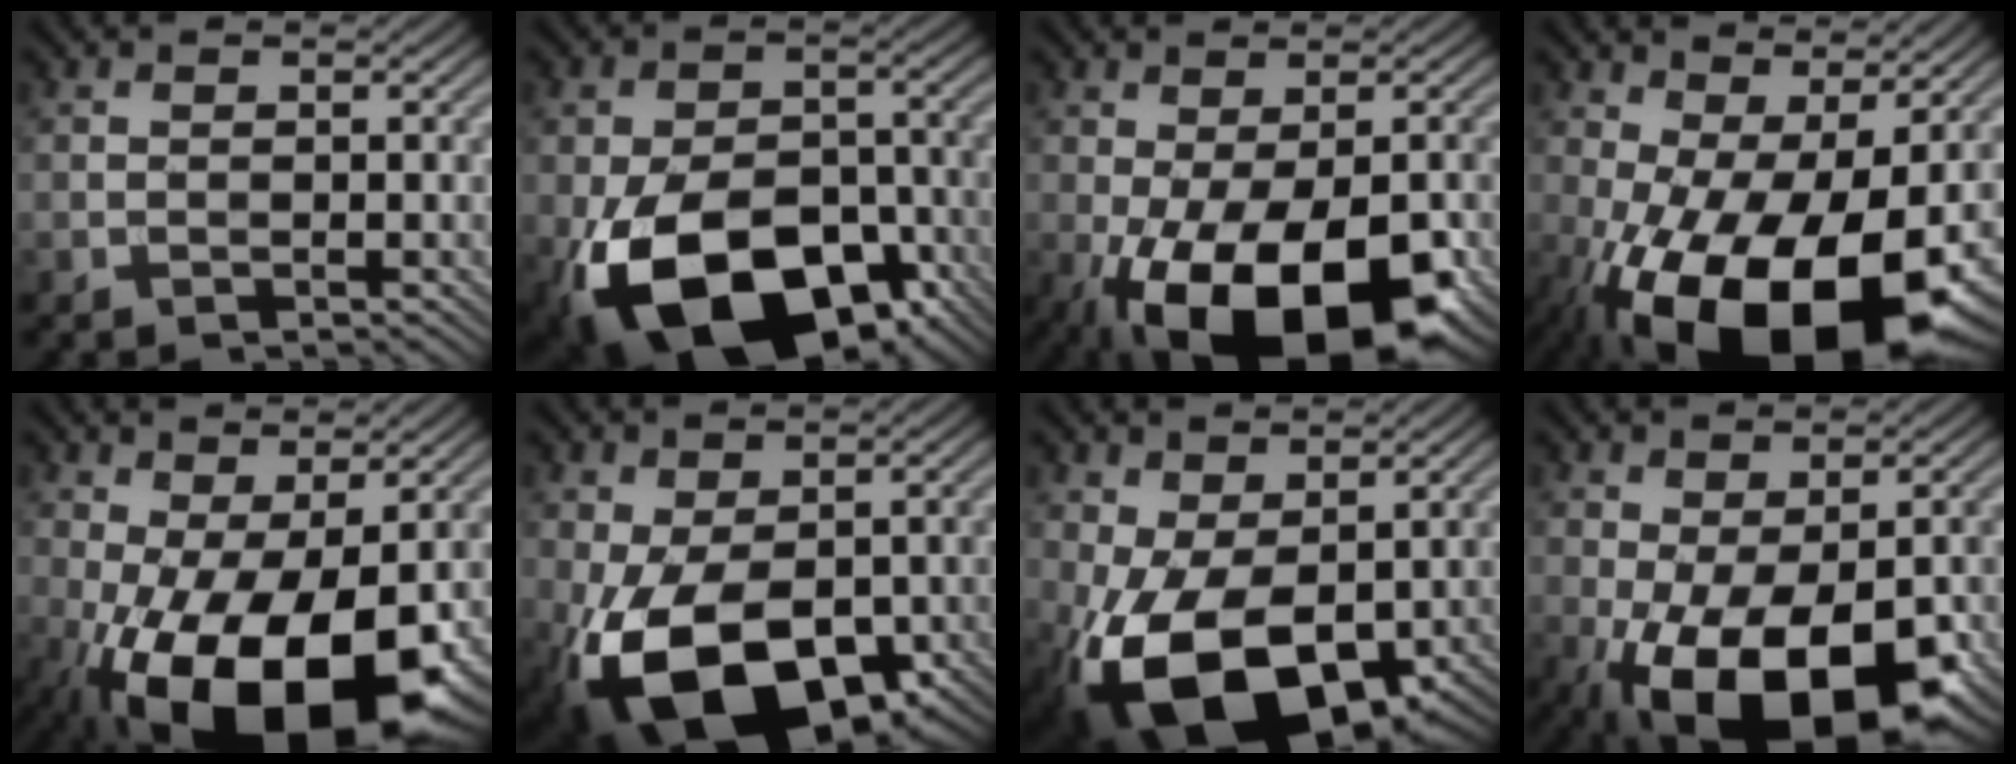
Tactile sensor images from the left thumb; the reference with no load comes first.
{"total": 17.4, "force": [-7.7, 10.8, 11.3], "torque": [-0.215, -0.036, -0.131]}
{"total": 15.5, "force": [-6.8, 7.4, 11.8], "torque": [-0.213, -0.038, -0.089]}
{"total": 20.4, "force": [-6.4, 9.7, 16.7], "torque": [-0.291, -0.028, -0.089]}
{"total": 18.6, "force": [-6.4, 8.9, 15.1], "torque": [-0.275, -0.029, -0.079]}
{"total": 13.9, "force": [-4.3, 8.4, 10.2], "torque": [-0.212, -0.034, -0.058]}
{"total": 14.9, "force": [-2.9, 9.0, 11.5], "torque": [-0.240, -0.026, -0.039]}
{"total": 14.1, "force": [-5.3, 7.1, 10.9], "torque": [-0.203, -0.035, -0.074]}